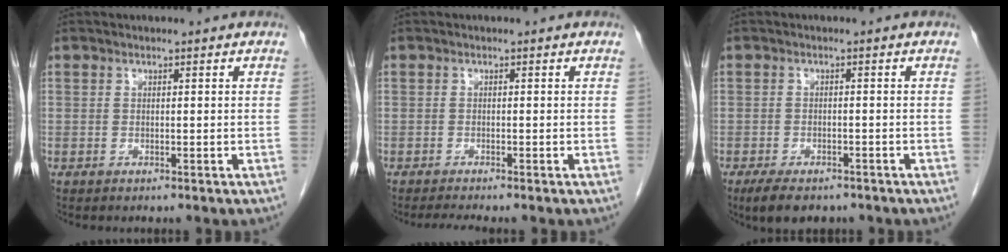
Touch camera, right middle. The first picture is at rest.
{"total": 1.8, "force": [-1.6, -0.6, 0.7], "torque": [-0.022, -0.009, -0.030]}
{"total": 6.2, "force": [-4.6, 2.5, 3.3], "torque": [-0.055, -0.010, -0.066]}